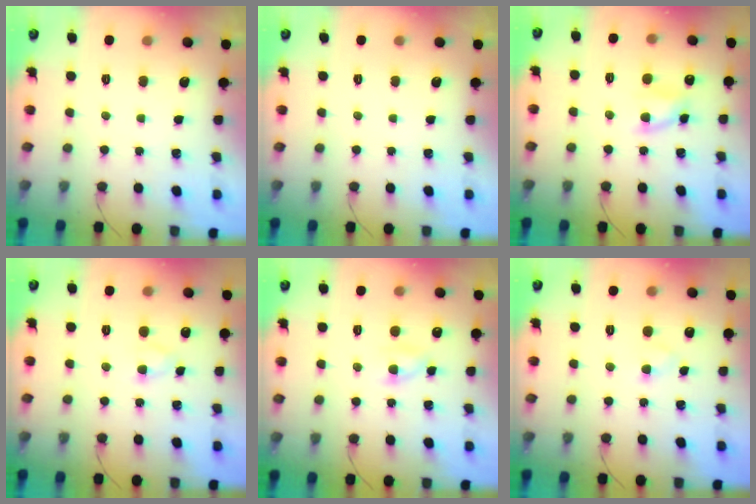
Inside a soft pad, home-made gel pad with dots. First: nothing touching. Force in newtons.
{"total": 0.0}
{"total": 5.9, "press": 5.8, "slide": 1.4}
{"total": 3.0, "press": 2.8, "slide": 0.9}
{"total": 2.7, "press": 2.4, "slide": 1.2}
{"total": 2.5, "press": 2.3, "slide": 1.0}